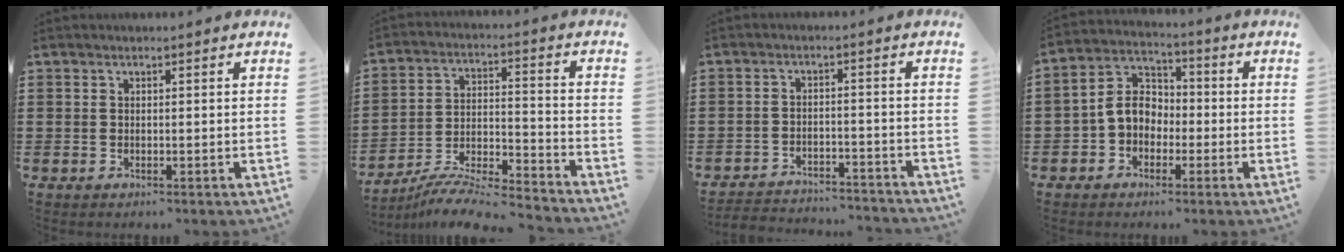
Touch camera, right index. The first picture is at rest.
{"total": 7.9, "force": [-7.4, 0.5, 2.6], "torque": [-0.048, 0.001, -0.147]}
{"total": 3.5, "force": [-3.5, 0.4, 0.3], "torque": [-0.017, 0.001, -0.076]}
{"total": 7.5, "force": [-1.0, 5.9, 4.4], "torque": [-0.116, 0.012, -0.026]}